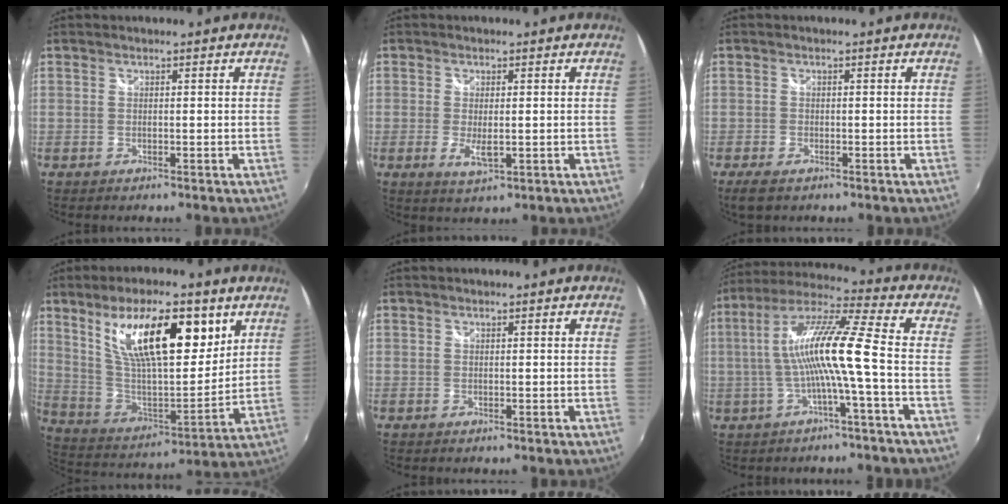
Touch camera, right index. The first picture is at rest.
{"total": 3.7, "force": [-0.7, 1.3, 3.4], "torque": [-0.065, -0.011, -0.009]}
{"total": 3.6, "force": [-2.4, 1.6, 2.1], "torque": [-0.048, -0.014, -0.043]}
{"total": 21.1, "force": [10.2, 7.6, 16.8], "torque": [-0.285, 0.003, 0.187]}
{"total": 0.0}
{"total": 12.6, "force": [-1.9, -0.5, 12.4], "torque": [-0.231, 0.011, -0.030]}